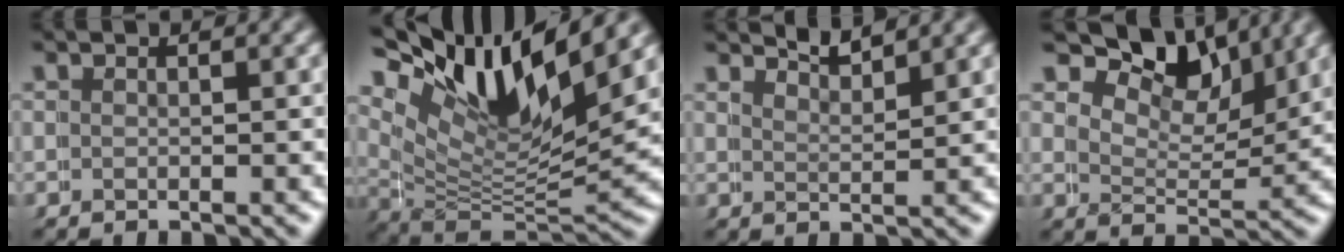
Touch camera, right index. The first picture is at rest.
{"total": 11.9, "force": [5.5, 6.4, 8.4], "torque": [-0.158, 0.004, 0.082]}
{"total": 3.0, "force": [2.9, -0.9, 0.2], "torque": [-0.009, 0.000, 0.049]}
{"total": 7.1, "force": [6.0, 2.8, 2.5], "torque": [-0.048, 0.007, 0.093]}